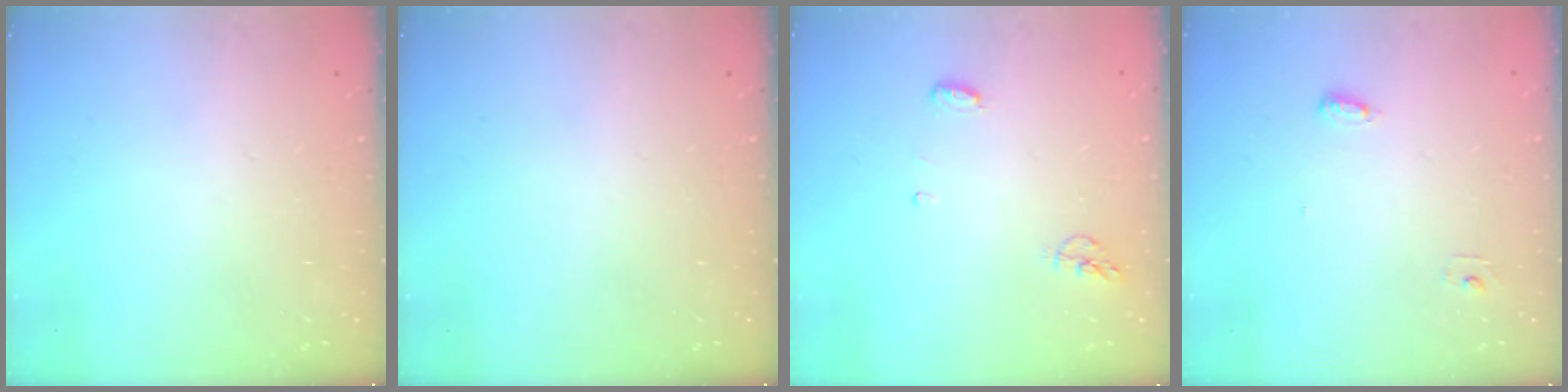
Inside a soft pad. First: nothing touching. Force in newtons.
{"total": 0.0}
{"total": 4.8, "press": 4.7, "slide": 1.0}
{"total": 4.5, "press": 4.3, "slide": 1.2}